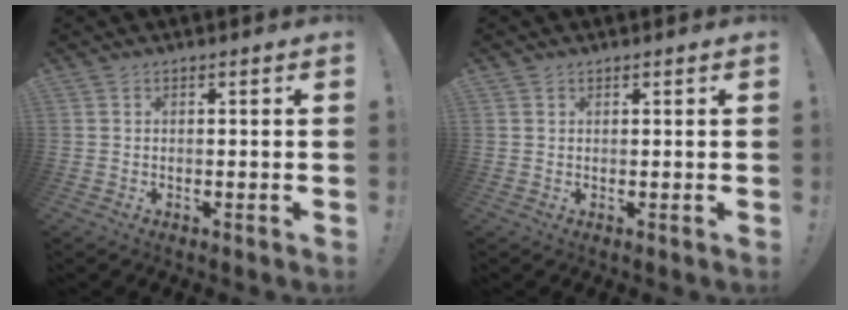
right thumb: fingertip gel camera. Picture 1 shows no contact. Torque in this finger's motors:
{"motor_torque": [-0.05, -0.17, -0.14, 0.07, 0.02]}